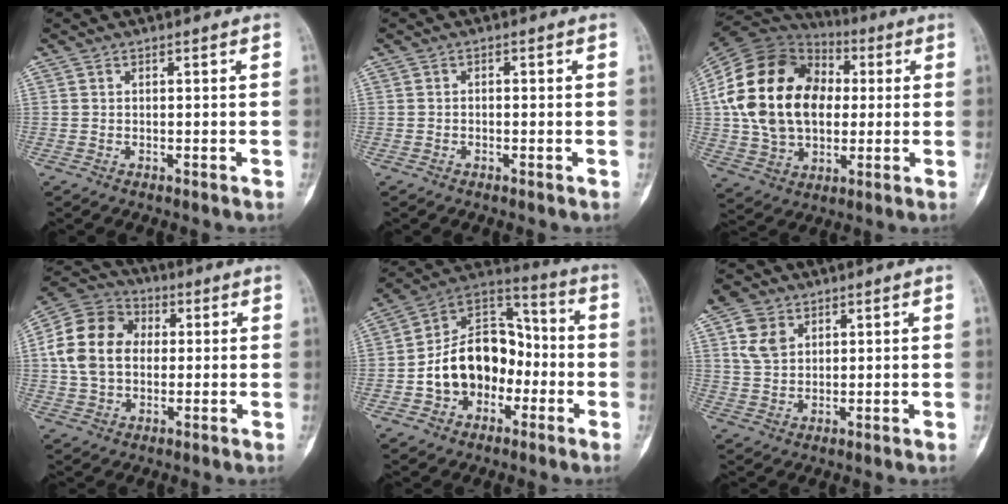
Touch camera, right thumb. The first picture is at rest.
{"total": 0.5, "force": [-0.2, 0.3, 0.4], "torque": [-0.001, 0.001, -0.010]}
{"total": 26.0, "force": [2.5, 18.0, 18.6], "torque": [-0.359, 0.020, 0.049]}
{"total": 14.4, "force": [1.3, 10.8, 9.4], "torque": [-0.162, 0.025, 0.015]}
{"total": 16.9, "force": [-3.7, 12.4, 10.8], "torque": [-0.135, 0.054, -0.070]}
{"total": 6.0, "force": [2.6, 4.5, 3.0], "torque": [-0.045, -0.002, 0.054]}